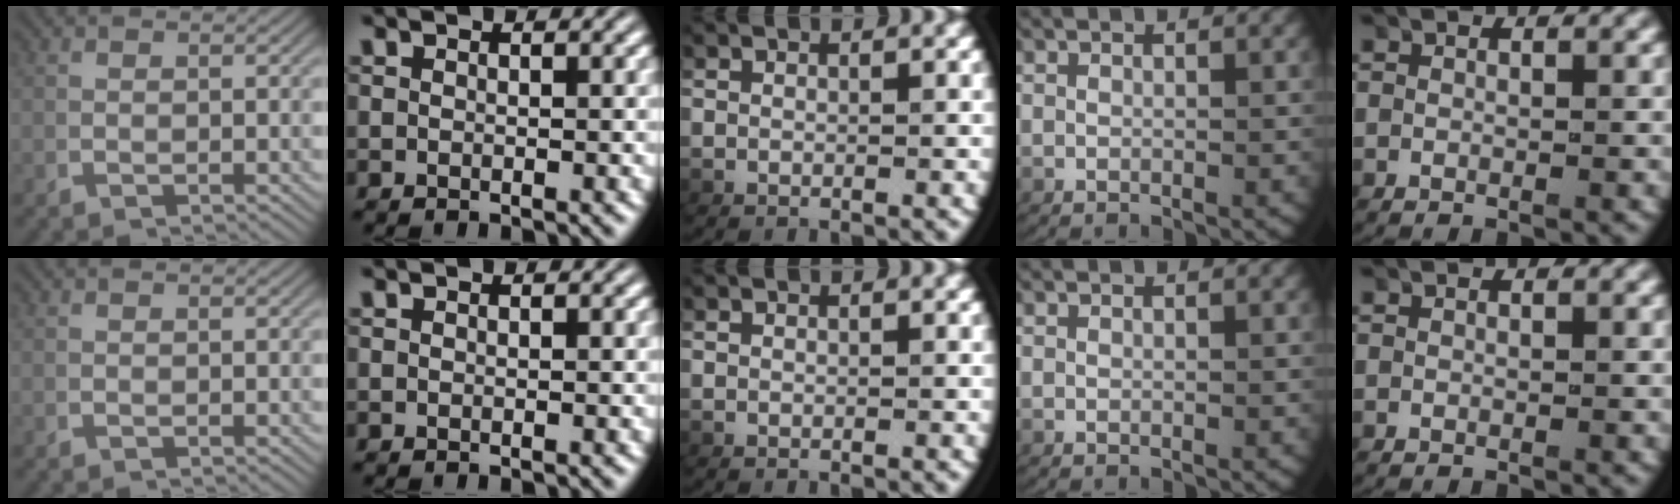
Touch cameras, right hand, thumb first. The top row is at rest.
{}